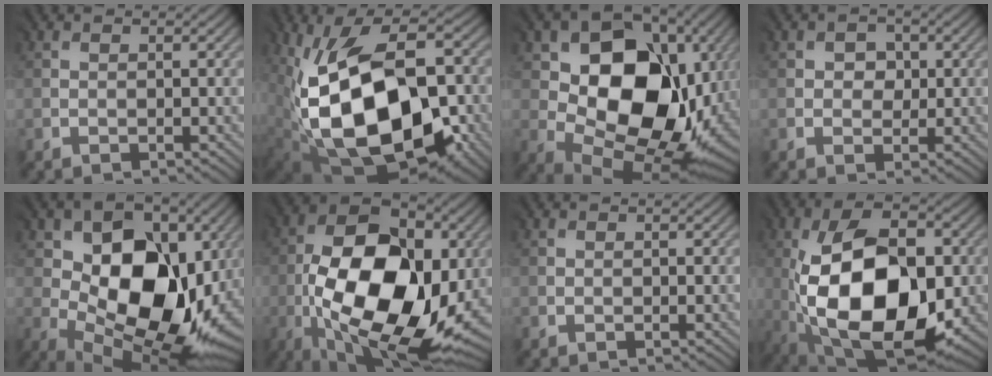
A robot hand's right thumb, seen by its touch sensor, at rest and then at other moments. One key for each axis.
{"total": 17.9, "fx": -2.8, "fy": 11.4, "fz": 13.5, "tx": -0.254, "ty": -0.030, "tz": -0.030}
{"total": 17.0, "fx": 2.4, "fy": 12.1, "fz": 11.8, "tx": -0.191, "ty": -0.026, "tz": 0.052}
{"total": 2.3, "fx": 0.4, "fy": 2.1, "fz": 1.0, "tx": -0.012, "ty": -0.002, "tz": 0.003}
{"total": 16.3, "fx": 0.7, "fy": 10.5, "fz": 12.4, "tx": -0.199, "ty": -0.019, "tz": 0.009}
{"total": 20.0, "fx": -2.6, "fy": 11.2, "fz": 16.3, "tx": -0.311, "ty": -0.006, "tz": -0.047}
{"total": 0.0}
{"total": 17.5, "fx": -2.8, "fy": 9.7, "fz": 14.2, "tx": -0.257, "ty": -0.009, "tz": -0.050}